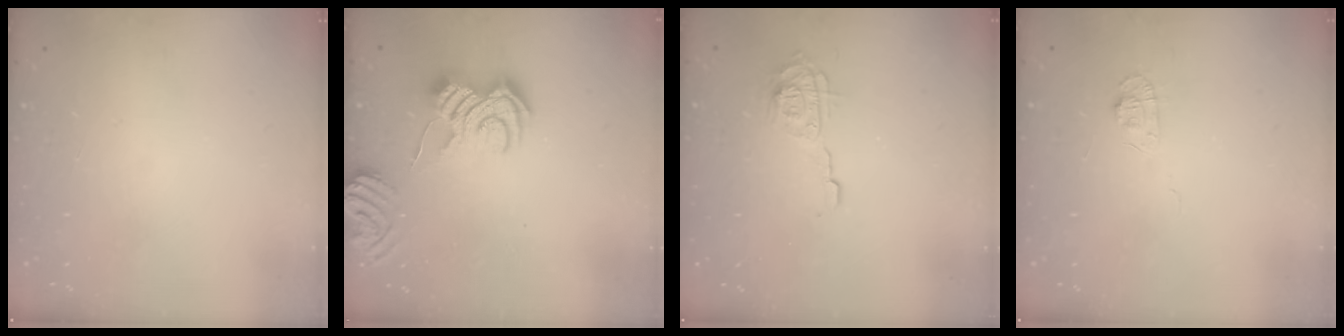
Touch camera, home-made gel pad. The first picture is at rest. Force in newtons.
{"total": 8.5, "press": 8.5, "slide": 0.6}
{"total": 9.5, "press": 9.4, "slide": 0.6}
{"total": 5.6, "press": 5.6, "slide": 0.7}